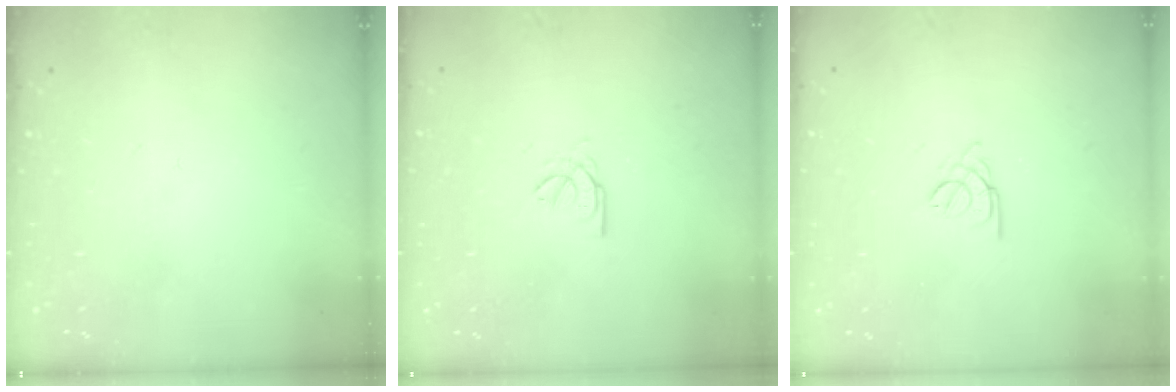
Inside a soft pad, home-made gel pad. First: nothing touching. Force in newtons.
{"total": 2.7, "press": 2.7, "slide": 0.4}
{"total": 1.8, "press": 1.7, "slide": 0.5}